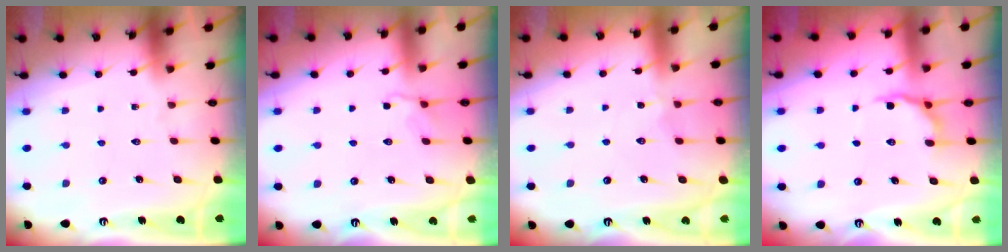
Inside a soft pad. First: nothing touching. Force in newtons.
{"total": 2.2, "press": 1.5, "slide": 1.6}
{"total": 2.4, "press": 2.4, "slide": 0.4}
{"total": 5.4, "press": 5.0, "slide": 2.2}